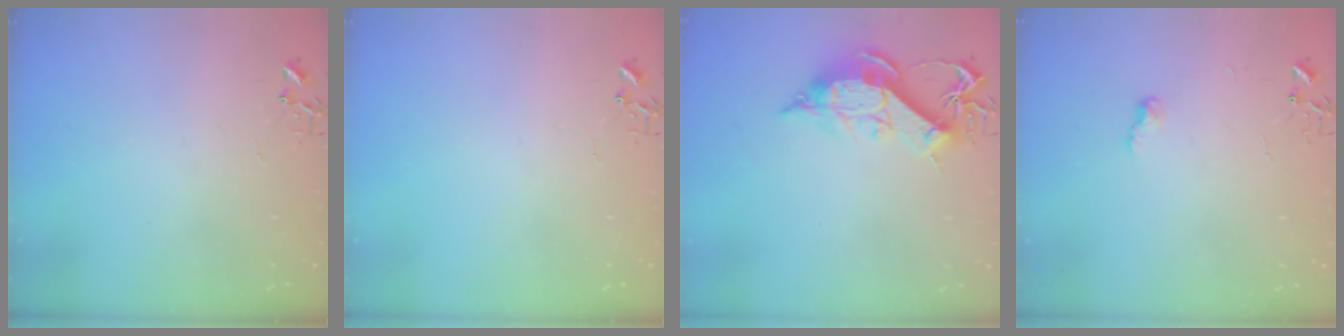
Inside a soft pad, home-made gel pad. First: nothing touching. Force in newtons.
{"total": 0.0}
{"total": 13.0, "press": 12.9, "slide": 1.5}
{"total": 5.0, "press": 4.9, "slide": 0.7}